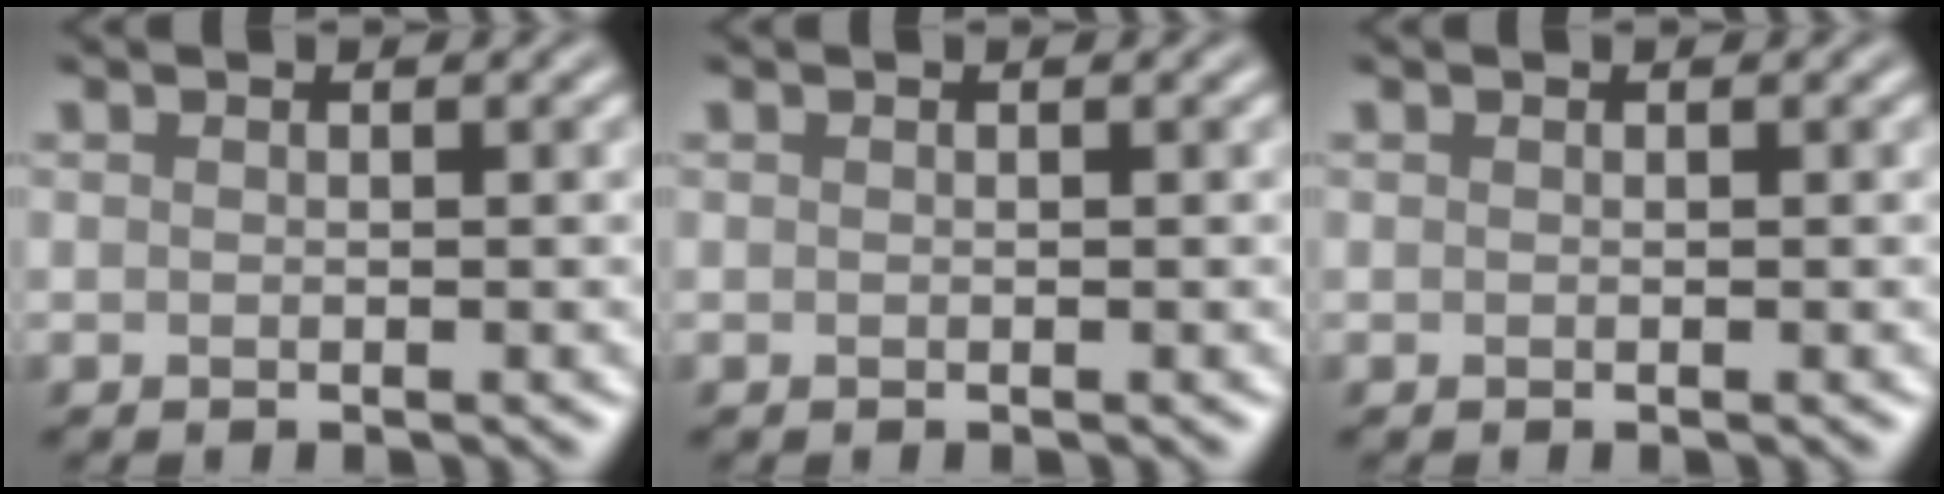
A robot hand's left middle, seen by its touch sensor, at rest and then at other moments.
{"total": 0.0}
{"total": 0.0}